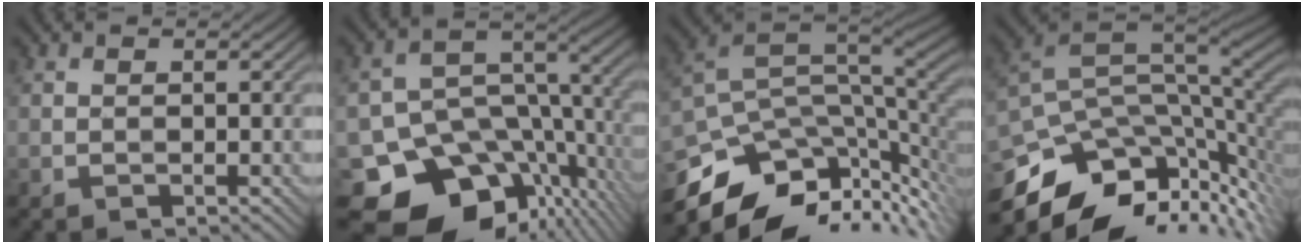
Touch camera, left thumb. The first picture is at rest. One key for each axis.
{"total": 15.8, "fx": -8.4, "fy": 10.8, "fz": 7.8, "tx": -0.143, "ty": -0.031, "tz": -0.116}
{"total": 12.7, "fx": -4.3, "fy": 6.4, "fz": 10.0, "tx": -0.203, "ty": -0.019, "tz": -0.067}
{"total": 13.4, "fx": -5.4, "fy": 6.1, "fz": 10.7, "tx": -0.213, "ty": -0.014, "tz": -0.084}